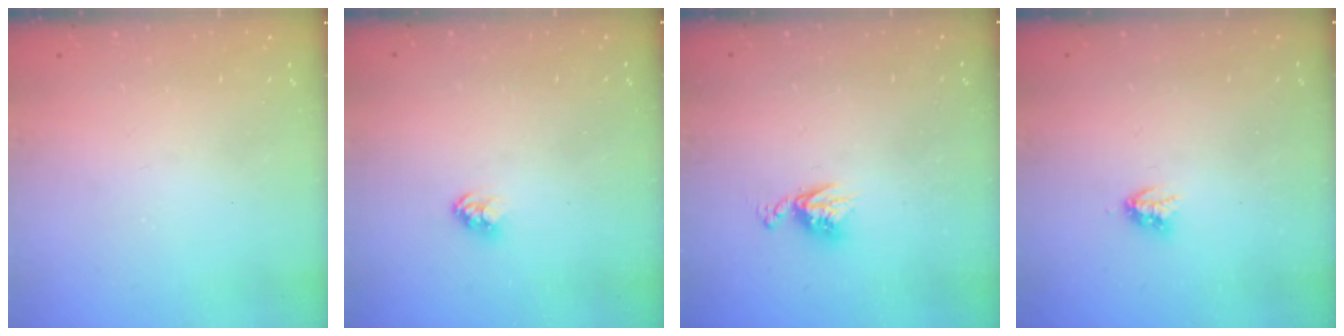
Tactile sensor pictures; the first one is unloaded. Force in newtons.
{"total": 2.4, "press": 2.4, "slide": 0.1}
{"total": 6.4, "press": 6.4, "slide": 0.5}
{"total": 2.9, "press": 2.9, "slide": 0.5}